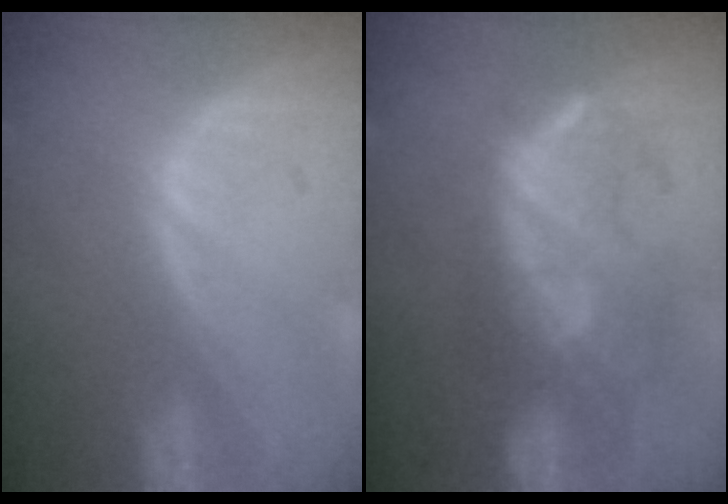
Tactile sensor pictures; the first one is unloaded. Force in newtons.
{"total": 9.0, "press": 9.0, "slide": 1.2}